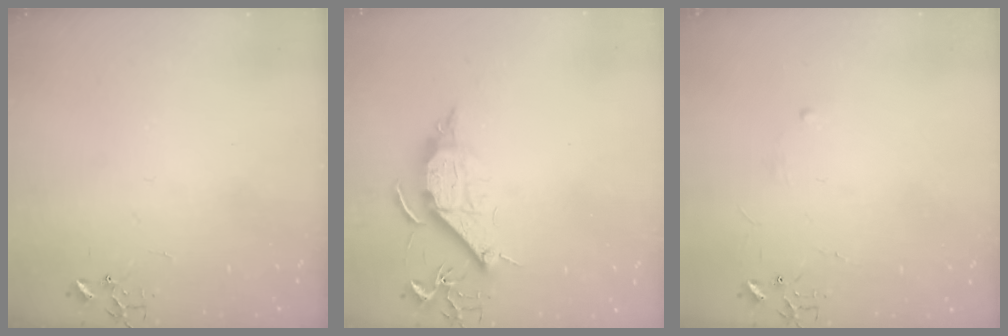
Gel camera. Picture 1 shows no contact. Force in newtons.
{"total": 10.1, "press": 10.0, "slide": 0.8}
{"total": 2.9, "press": 2.8, "slide": 0.5}